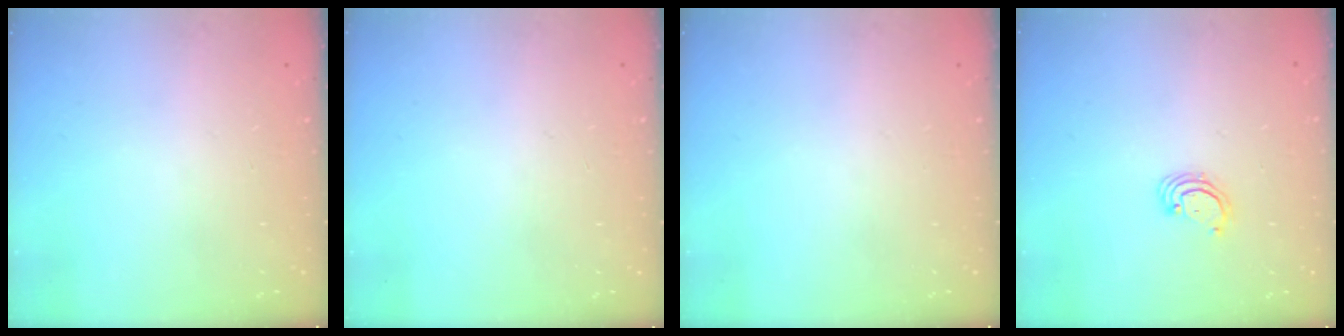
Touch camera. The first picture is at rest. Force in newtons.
{"total": 0.0}
{"total": 0.0}
{"total": 2.5, "press": 2.5, "slide": 0.2}